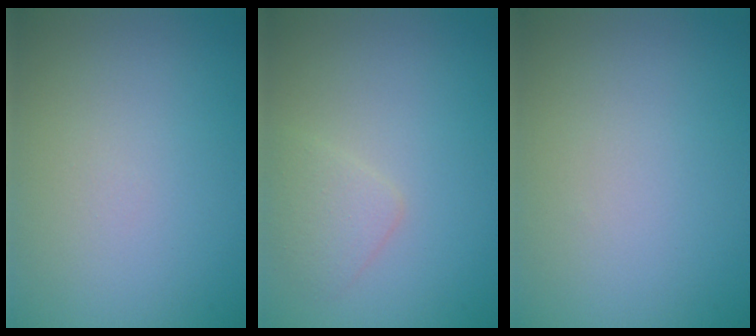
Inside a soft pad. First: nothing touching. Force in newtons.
{"total": 1.9, "press": 1.9, "slide": 0.2}
{"total": 0.0}